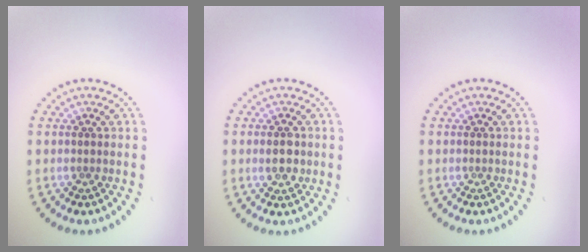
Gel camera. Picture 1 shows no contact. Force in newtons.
{"total": 2.1, "press": 2.1, "slide": 0.2}
{"total": 0.0}